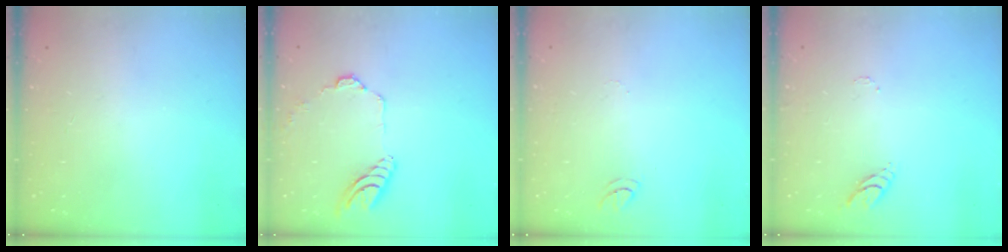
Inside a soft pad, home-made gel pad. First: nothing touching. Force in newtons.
{"total": 11.5, "press": 11.4, "slide": 1.6}
{"total": 4.9, "press": 4.9, "slide": 0.5}
{"total": 4.1, "press": 4.1, "slide": 0.4}